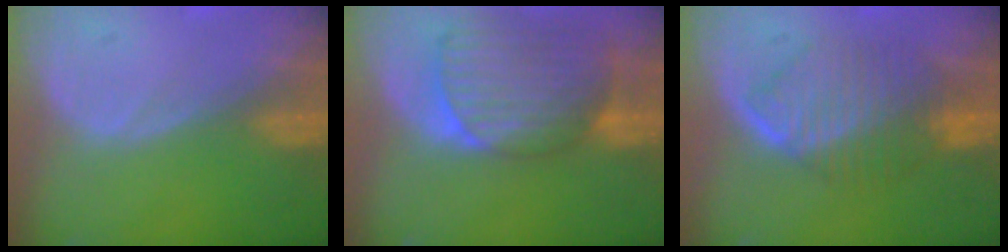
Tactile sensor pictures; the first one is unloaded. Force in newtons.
{"total": 9.7, "press": 8.5, "slide": 4.7}
{"total": 7.3, "press": 7.3, "slide": 0.2}